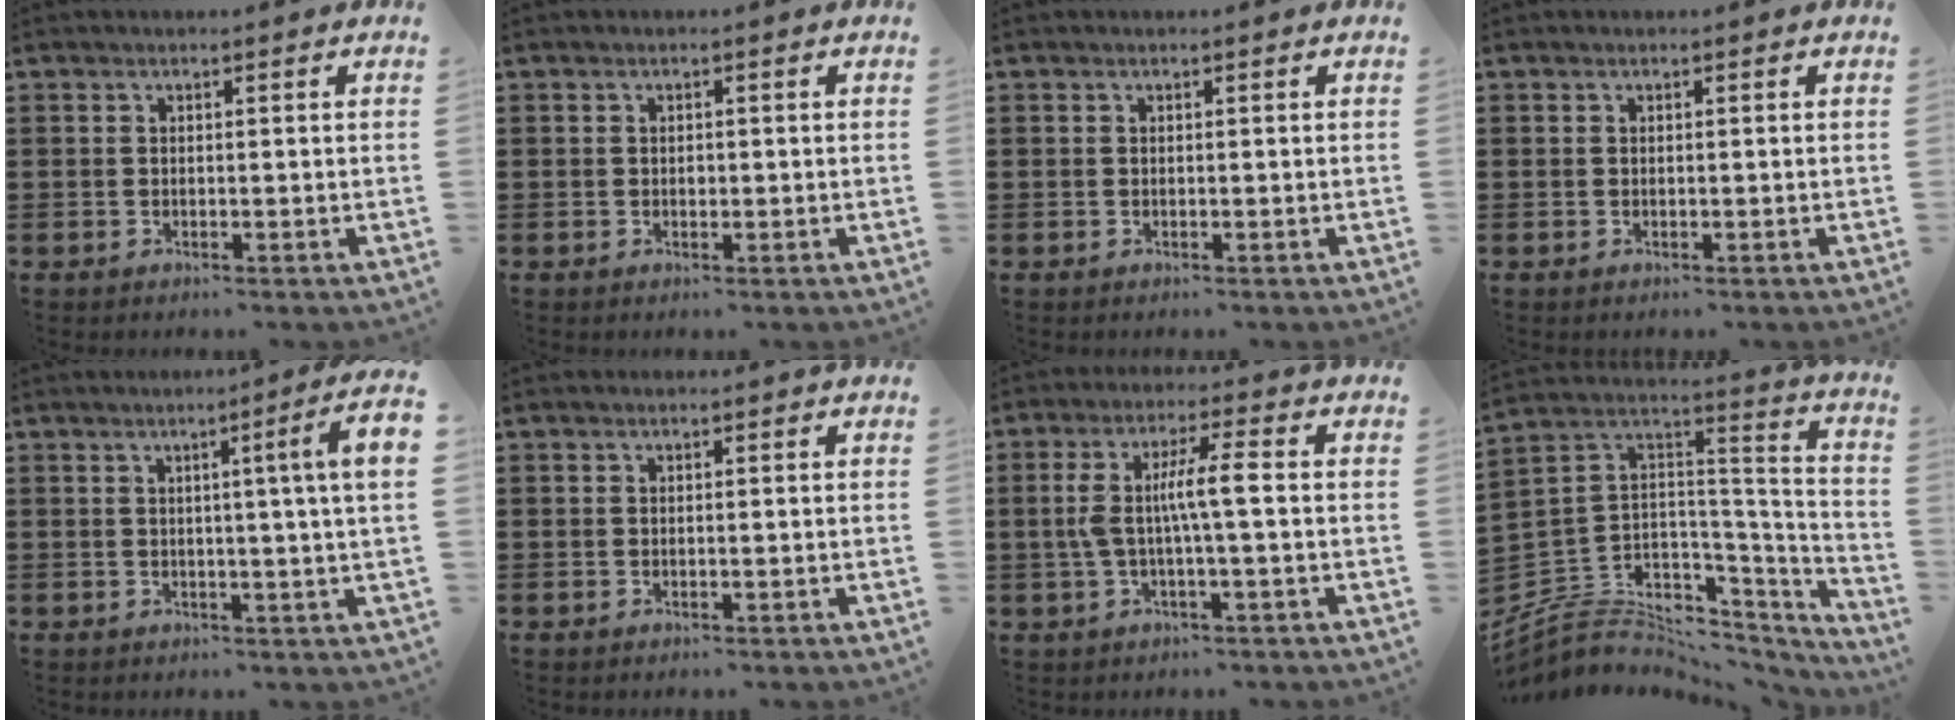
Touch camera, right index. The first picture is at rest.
{"total": 0.6, "force": [0.0, 0.4, 0.4], "torque": [-0.009, 0.000, 0.000]}
{"total": 0.0}
{"total": 0.0}
{"total": 5.1, "force": [0.9, -0.9, 4.9], "torque": [-0.081, -0.012, 0.008]}
{"total": 0.0}
{"total": 6.7, "force": [-0.2, 0.8, 6.7], "torque": [-0.132, -0.001, -0.011]}
{"total": 4.8, "force": [-2.2, 4.2, 1.0], "torque": [-0.054, -0.032, -0.042]}